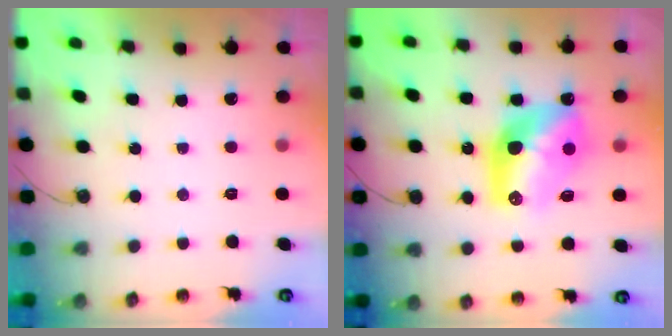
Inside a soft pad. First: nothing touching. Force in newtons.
{"total": 14.3, "press": 14.2, "slide": 1.1}